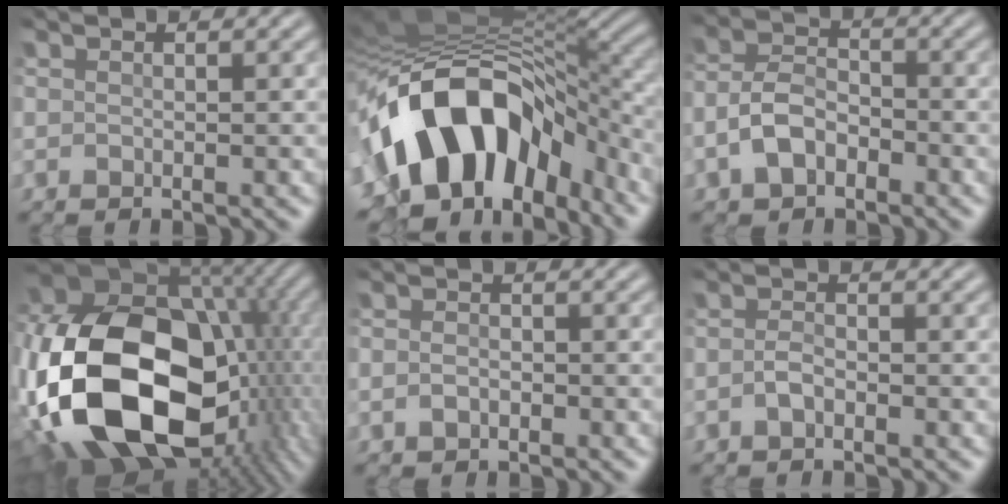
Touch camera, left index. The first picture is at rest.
{"total": 14.0, "force": [-5.3, 8.6, 9.6], "torque": [-0.157, 0.010, -0.093]}
{"total": 3.9, "force": [-2.0, 2.4, 2.4], "torque": [-0.055, 0.010, -0.043]}
{"total": 21.3, "force": [-3.3, 13.8, 15.9], "torque": [-0.363, -0.006, -0.047]}
{"total": 1.0, "force": [-0.5, 0.6, 0.6], "torque": [-0.013, 0.004, -0.013]}
{"total": 1.0, "force": [-0.4, 0.2, 0.9], "torque": [-0.023, 0.006, -0.010]}